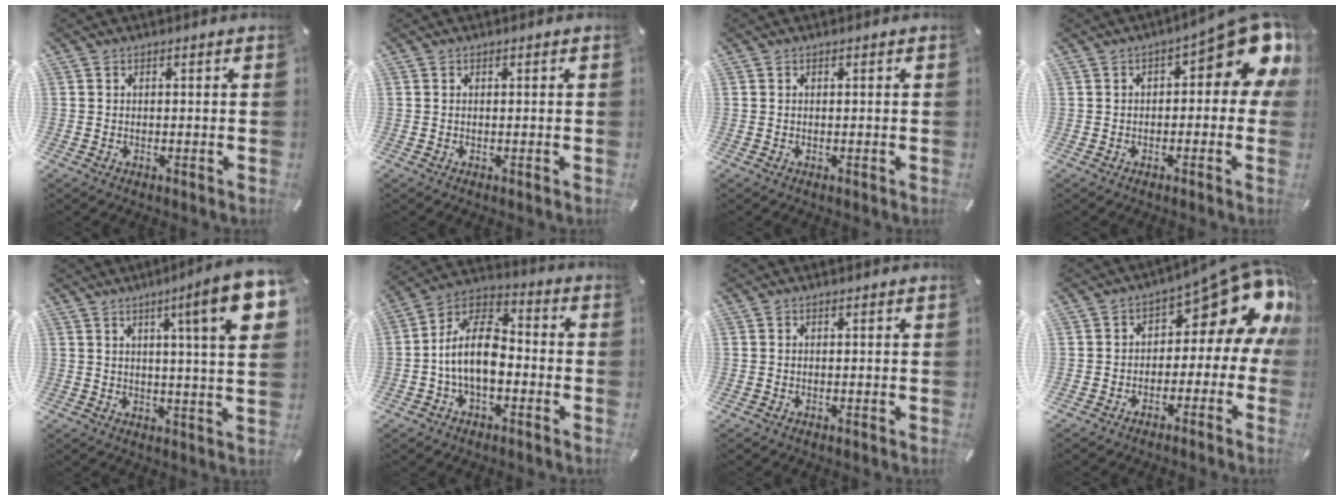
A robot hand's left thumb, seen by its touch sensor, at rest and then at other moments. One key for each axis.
{"total": 0.0}
{"total": 0.0}
{"total": 13.6, "fx": 5.6, "fy": 5.2, "fz": 11.2, "tx": -0.140, "ty": -0.046, "tz": 0.092}
{"total": 15.3, "fx": 6.2, "fy": 1.4, "fz": 13.9, "tx": -0.210, "ty": -0.027, "tz": 0.086}
{"total": 13.0, "fx": -3.2, "fy": 7.6, "fz": 10.0, "tx": -0.209, "ty": 0.016, "tz": -0.059}
{"total": 0.0}
{"total": 13.0, "fx": 6.9, "fy": 6.1, "fz": 9.1, "tx": -0.108, "ty": -0.063, "tz": 0.107}